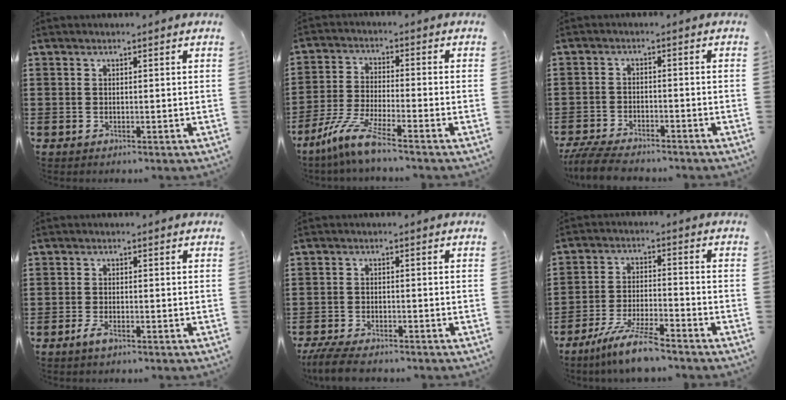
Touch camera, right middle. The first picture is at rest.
{"total": 7.2, "force": [-5.3, 0.1, 4.8], "torque": [-0.118, -0.019, -0.110]}
{"total": 4.9, "force": [-4.7, 0.6, 1.4], "torque": [-0.040, -0.004, -0.097]}
{"total": 2.1, "force": [-1.1, 0.6, 1.6], "torque": [-0.036, -0.003, -0.024]}
{"total": 3.9, "force": [-3.6, 0.5, 1.4], "torque": [-0.036, -0.006, -0.074]}
{"total": 7.9, "force": [-6.6, 0.5, 4.3], "torque": [-0.091, -0.009, -0.127]}